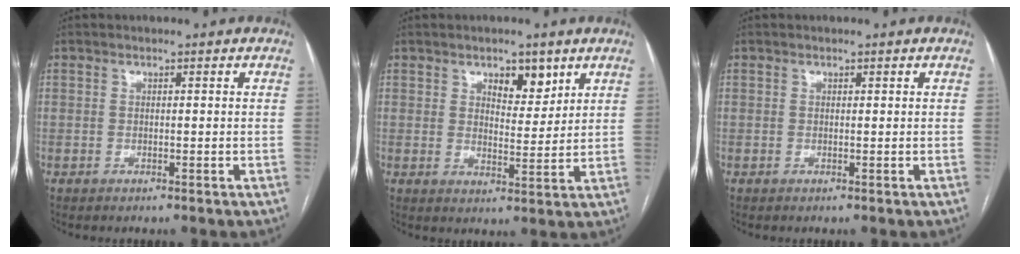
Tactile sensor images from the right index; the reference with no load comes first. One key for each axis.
{"total": 5.2, "fx": 3.1, "fy": 2.4, "fz": 3.3, "tx": -0.046, "ty": -0.002, "tz": 0.048}
{"total": 0.0}